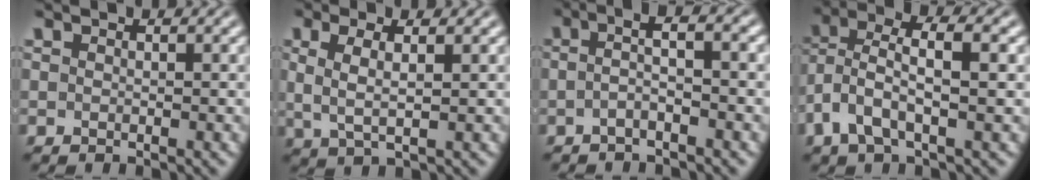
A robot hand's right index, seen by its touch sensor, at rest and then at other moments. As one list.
[{"total": 3.4, "force": [0.8, 1.4, 3.0], "torque": [-0.066, -0.005, 0.021]}, {"total": 2.5, "force": [-0.7, -0.3, 2.4], "torque": [-0.033, -0.001, -0.013]}, {"total": 4.0, "force": [0.8, 2.2, 3.3], "torque": [-0.090, -0.019, 0.025]}]